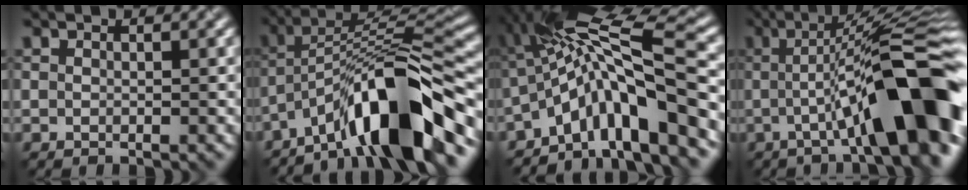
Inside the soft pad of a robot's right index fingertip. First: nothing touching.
{"total": 10.8, "force": [-7.1, 2.0, 8.0], "torque": [-0.114, 0.022, -0.129]}
{"total": 10.0, "force": [-3.5, 2.1, 9.1], "torque": [-0.135, 0.019, -0.067]}
{"total": 12.9, "force": [-2.2, 2.6, 12.5], "torque": [-0.157, 0.017, -0.043]}